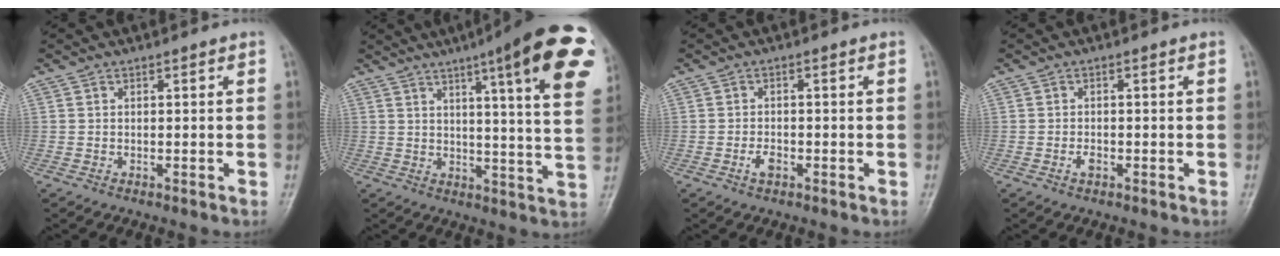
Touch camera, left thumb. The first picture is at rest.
{"total": 22.4, "force": [10.8, 3.6, 19.4], "torque": [-0.231, -0.028, 0.129]}
{"total": 2.2, "force": [-1.0, 1.2, 1.6], "torque": [-0.027, 0.007, -0.019]}
{"total": 1.5, "force": [-0.7, 0.8, 1.0], "torque": [-0.018, 0.004, -0.012]}